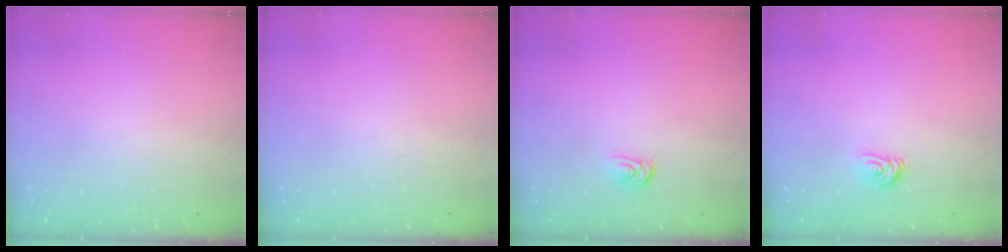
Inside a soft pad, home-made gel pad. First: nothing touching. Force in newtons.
{"total": 0.0}
{"total": 2.6, "press": 2.6, "slide": 0.3}
{"total": 4.0, "press": 3.9, "slide": 0.7}